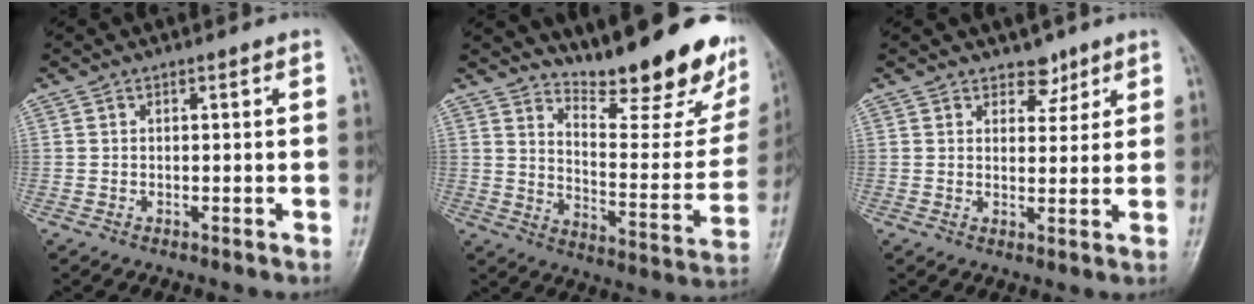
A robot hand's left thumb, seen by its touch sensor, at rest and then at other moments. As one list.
[{"total": 22.4, "force": [18.3, 5.8, 11.7], "torque": [-0.128, -0.139, 0.251]}, {"total": 3.5, "force": [2.6, 2.1, 1.0], "torque": [0.010, -0.017, 0.039]}]